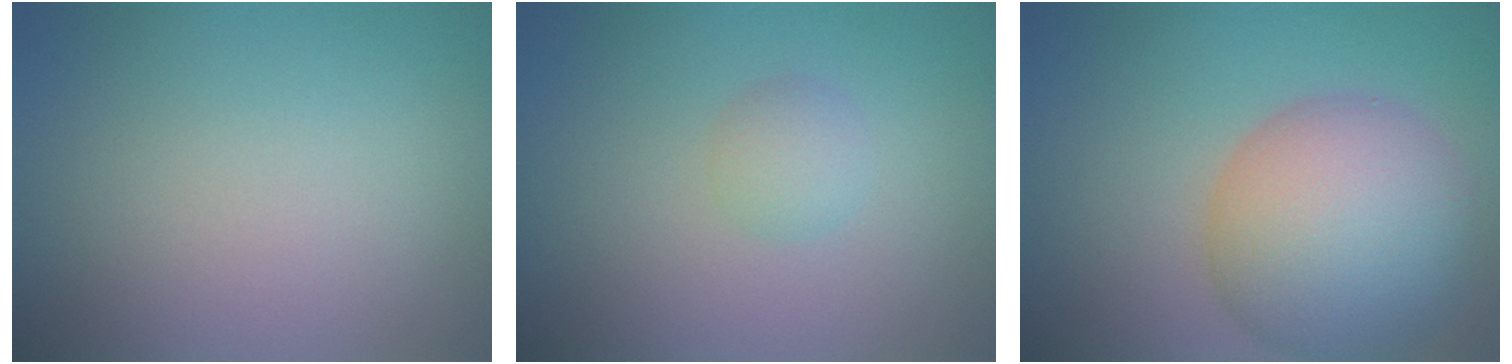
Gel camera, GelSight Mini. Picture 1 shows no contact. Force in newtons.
{"total": 1.7, "press": 1.7, "slide": 0.1}
{"total": 10.7, "press": 10.7, "slide": 0.3}